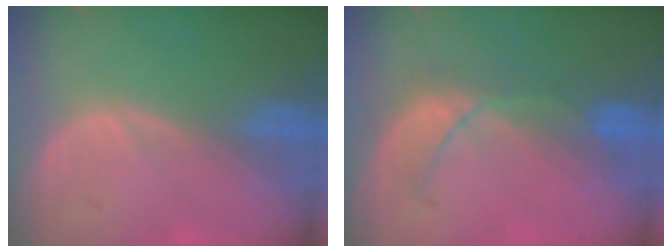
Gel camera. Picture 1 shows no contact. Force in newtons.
{"total": 5.1, "press": 5.1, "slide": 0.7}